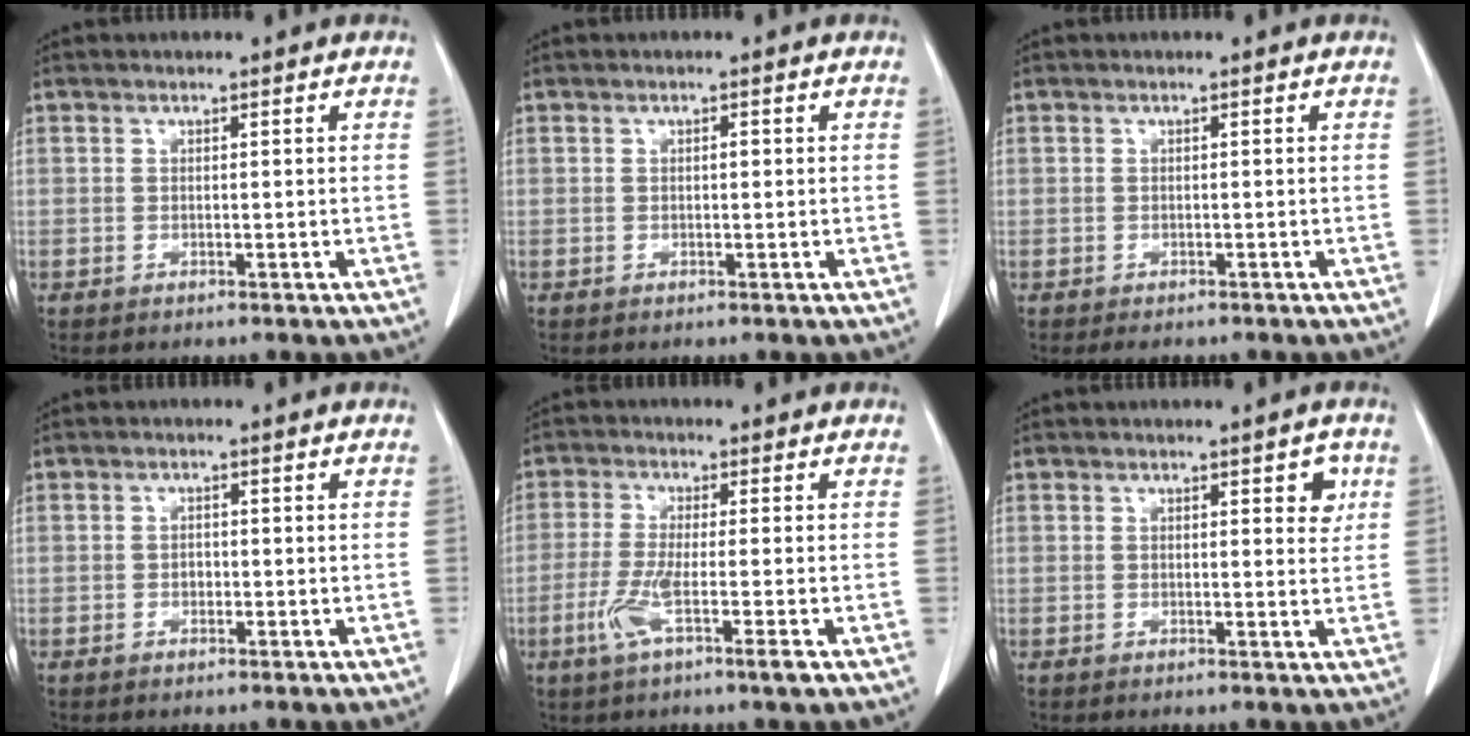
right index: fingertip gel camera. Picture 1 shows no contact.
{"total": 0.6, "force": [0.0, 0.2, 0.6], "torque": [-0.009, 0.001, -0.001]}
{"total": 1.6, "force": [-1.2, 0.9, 0.4], "torque": [-0.008, 0.000, -0.014]}
{"total": 1.0, "force": [-0.3, 0.7, 0.6], "torque": [-0.010, 0.002, -0.005]}
{"total": 6.4, "force": [-2.8, -0.2, 5.8], "torque": [-0.119, -0.016, -0.055]}
{"total": 2.8, "force": [1.2, 0.9, 2.3], "torque": [-0.023, -0.002, 0.013]}